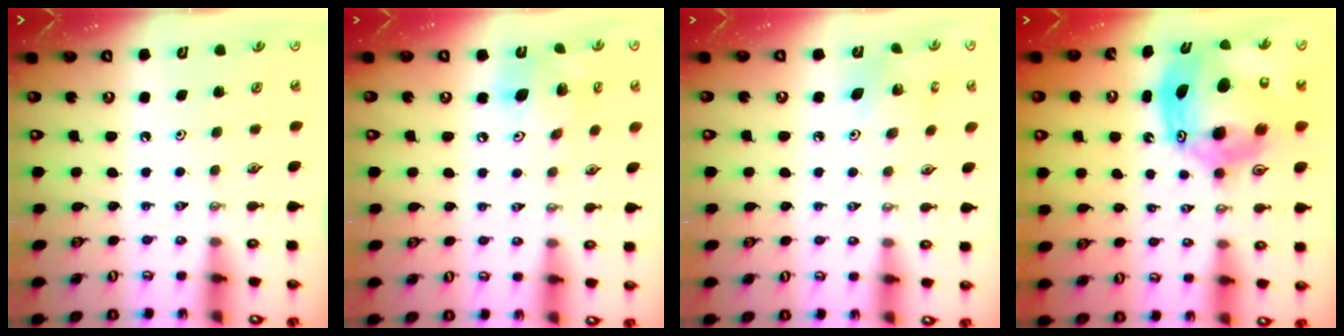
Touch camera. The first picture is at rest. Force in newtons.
{"total": 12.8, "press": 12.4, "slide": 2.8}
{"total": 5.2, "press": 5.2, "slide": 0.4}
{"total": 19.1, "press": 19.1, "slide": 1.3}